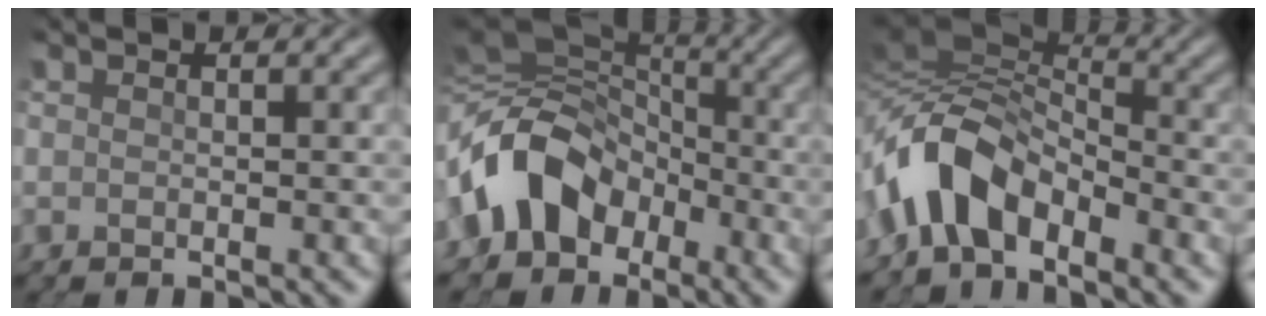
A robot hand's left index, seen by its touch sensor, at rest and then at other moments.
{"total": 8.5, "force": [-3.0, 6.4, 4.7], "torque": [-0.082, 0.011, -0.069]}
{"total": 6.4, "force": [-2.9, 3.3, 4.6], "torque": [-0.090, 0.012, -0.066]}